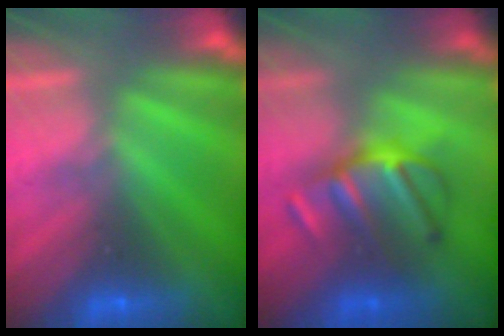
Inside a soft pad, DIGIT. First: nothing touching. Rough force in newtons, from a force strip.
{"total": 2.9}